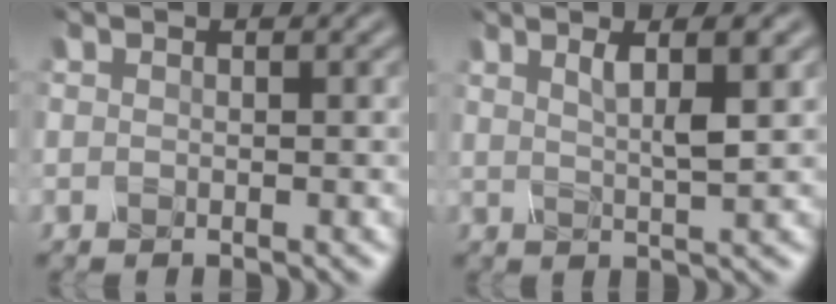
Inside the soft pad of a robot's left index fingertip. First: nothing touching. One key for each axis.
{"total": 3.1, "fx": 1.1, "fy": 0.7, "fz": 2.8, "tx": -0.040, "ty": -0.001, "tz": 0.019}